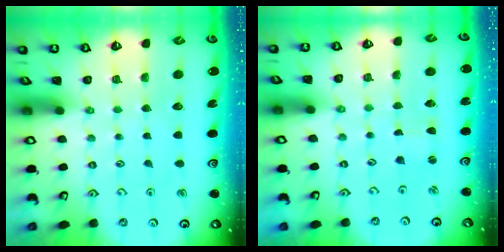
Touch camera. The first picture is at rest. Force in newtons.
{"total": 0.0}